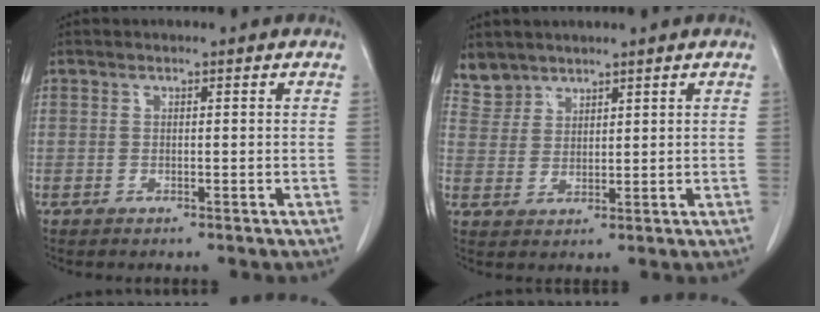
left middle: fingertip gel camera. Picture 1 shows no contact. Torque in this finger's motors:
{"motor_torque": [0.04, -0.06, 0.01, 0.00]}